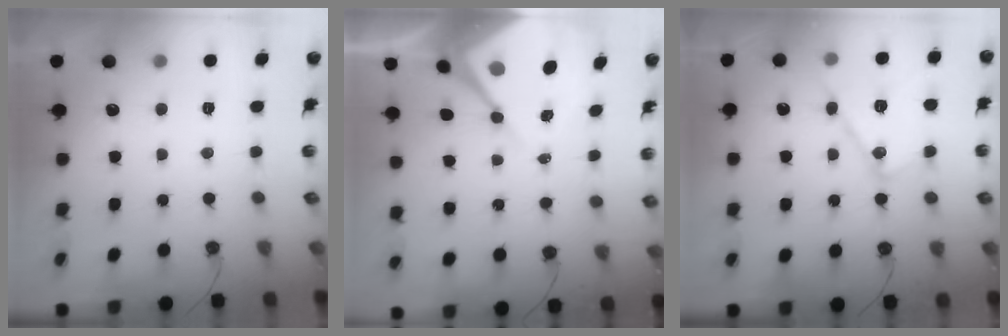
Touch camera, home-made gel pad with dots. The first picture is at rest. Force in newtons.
{"total": 9.4, "press": 9.3, "slide": 0.8}
{"total": 14.6, "press": 14.6, "slide": 1.3}